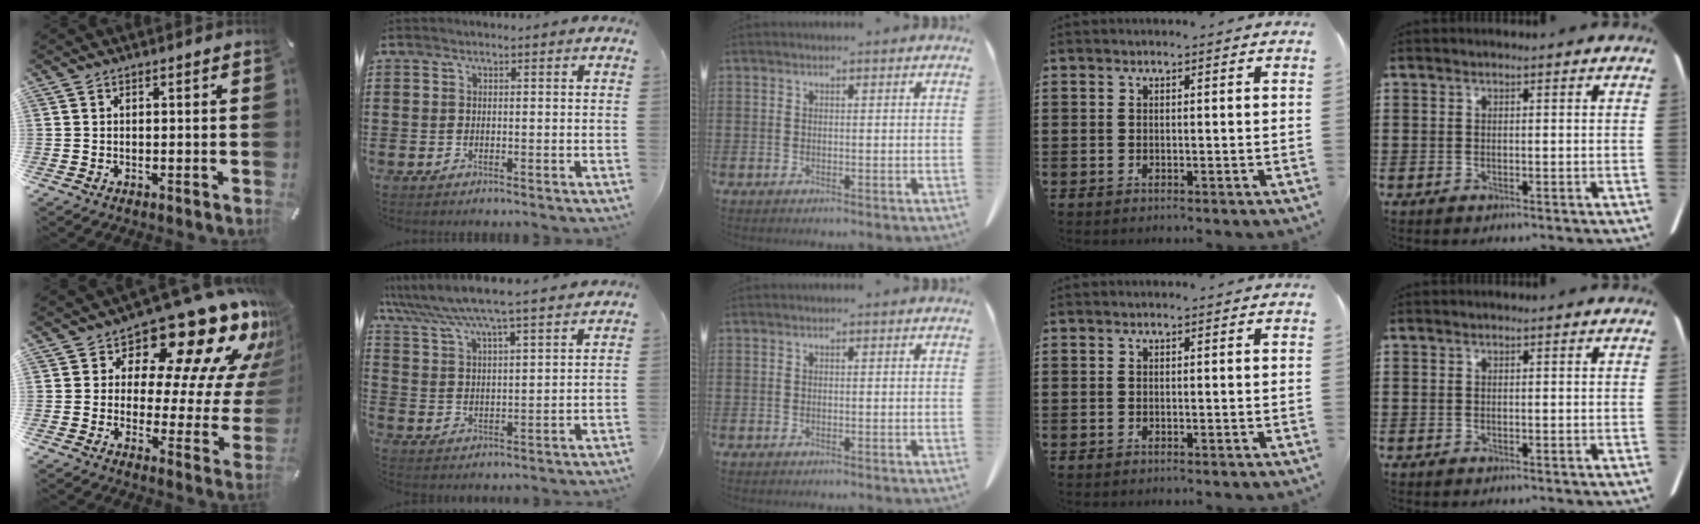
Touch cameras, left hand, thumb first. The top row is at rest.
{"thumb": {"total": 17.9, "force": [13.0, 6.9, 10.2], "torque": [-0.139, -0.115, 0.208]}, "index": {"total": 6.1, "force": [5.6, -0.3, 2.2], "torque": [-0.068, -0.034, 0.093]}}